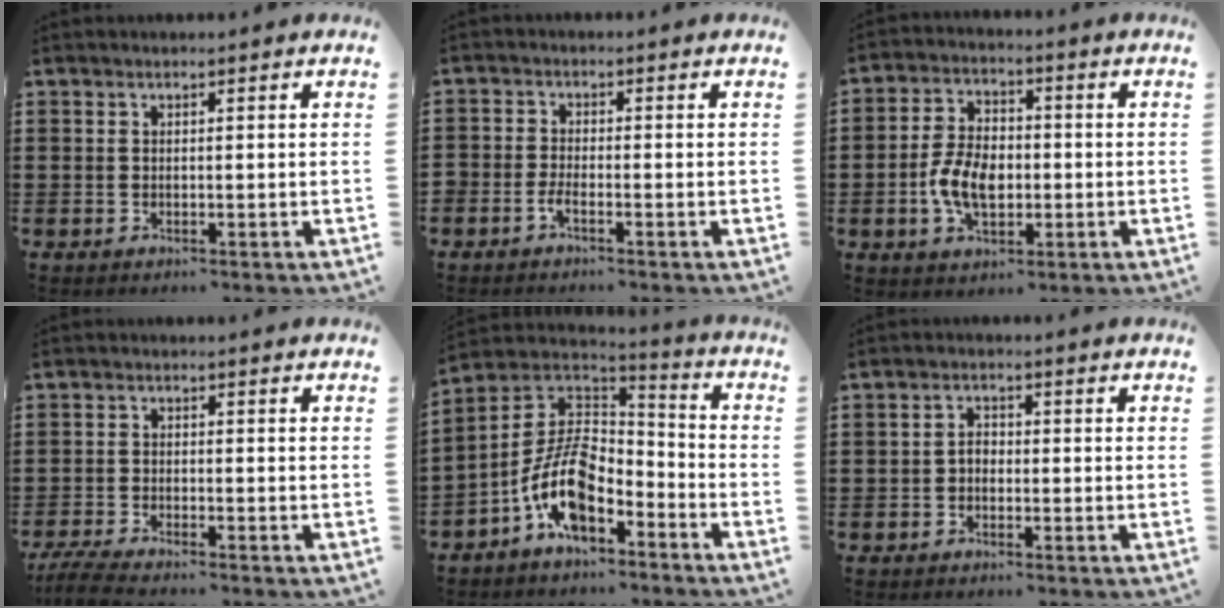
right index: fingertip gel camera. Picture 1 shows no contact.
{"total": 1.8, "force": [-1.5, 0.2, 0.9], "torque": [-0.027, -0.004, -0.031]}
{"total": 7.6, "force": [-1.6, 4.7, 5.7], "torque": [-0.129, 0.006, -0.035]}
{"total": 3.5, "force": [-3.4, -0.2, 1.0], "torque": [-0.038, -0.013, -0.073]}
{"total": 11.5, "force": [-5.7, 5.4, 8.4], "torque": [-0.197, -0.002, -0.116]}
{"total": 1.7, "force": [-0.7, 1.1, 1.1], "torque": [-0.022, 0.004, -0.016]}